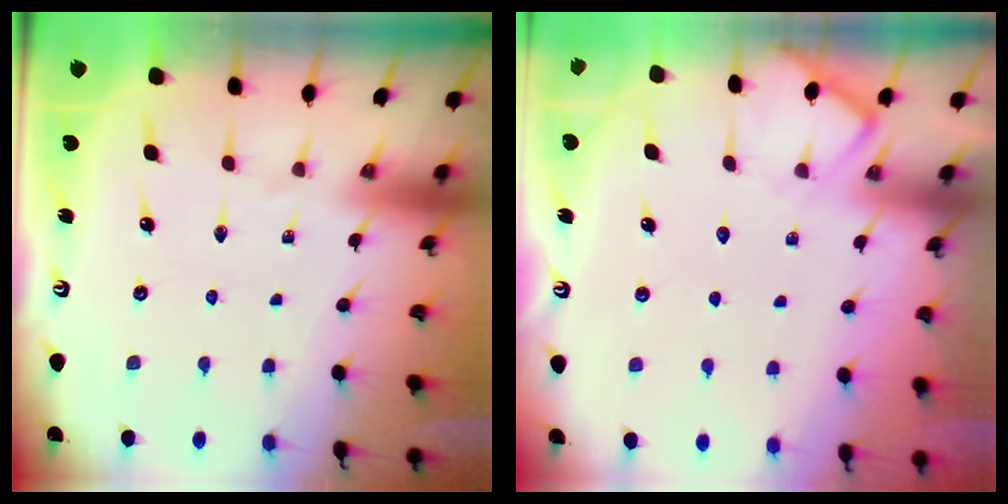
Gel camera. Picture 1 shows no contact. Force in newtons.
{"total": 5.0, "press": 5.0, "slide": 0.6}